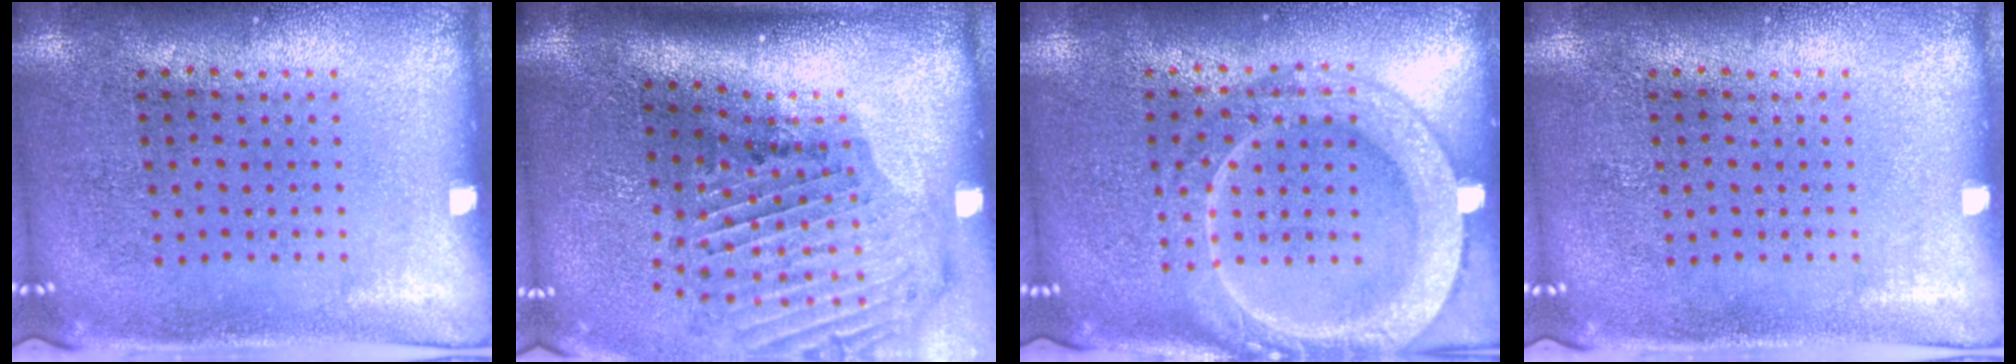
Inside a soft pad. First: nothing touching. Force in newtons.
{"total": 2.4, "press": 1.9, "slide": 1.4}
{"total": 4.2, "press": 4.2, "slide": 0.5}
{"total": 0.0}